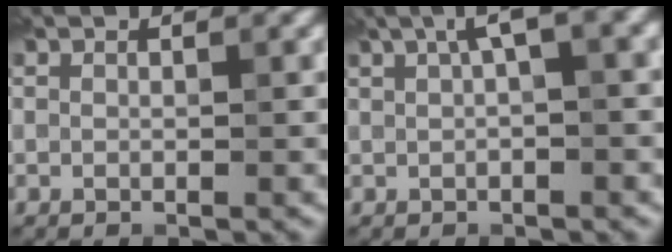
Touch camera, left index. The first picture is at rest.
{"total": 3.6, "force": [1.5, 0.7, 3.2], "torque": [-0.051, 0.016, 0.021]}